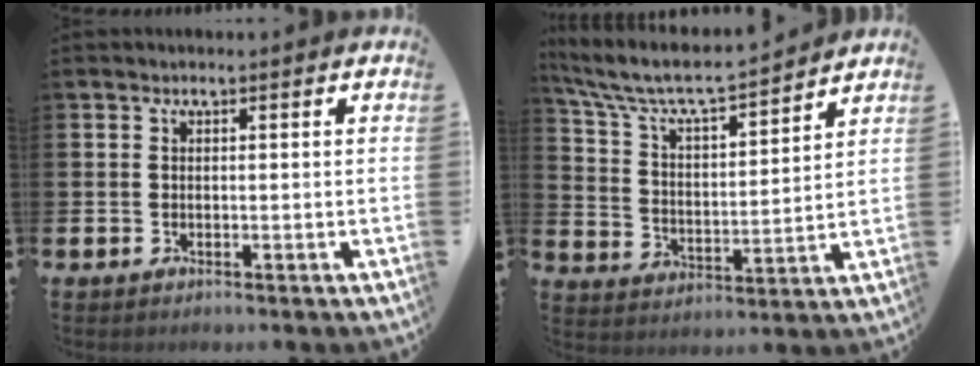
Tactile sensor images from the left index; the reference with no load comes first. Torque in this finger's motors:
{"motor_torque": [0.91, -1.22, 0.68, 0.21]}